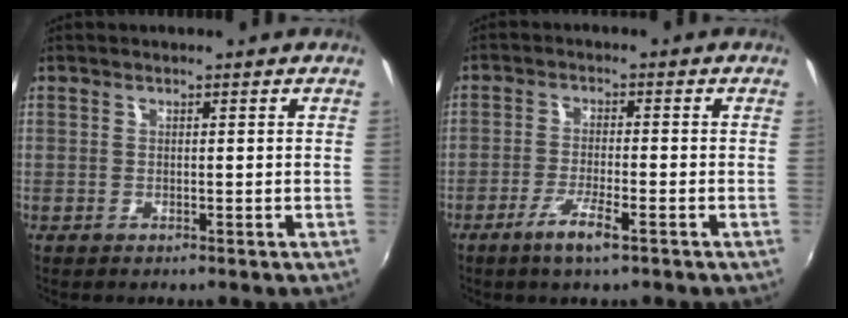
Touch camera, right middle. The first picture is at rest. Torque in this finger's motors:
{"motor_torque": [0.22, -0.25, 0.08, 0.03]}